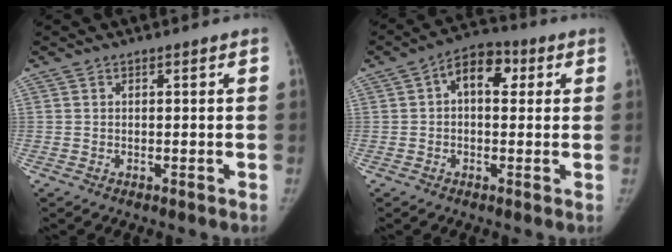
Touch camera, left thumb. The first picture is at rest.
{"total": 7.8, "force": [1.7, 5.0, 5.8], "torque": [-0.060, 0.020, 0.015]}